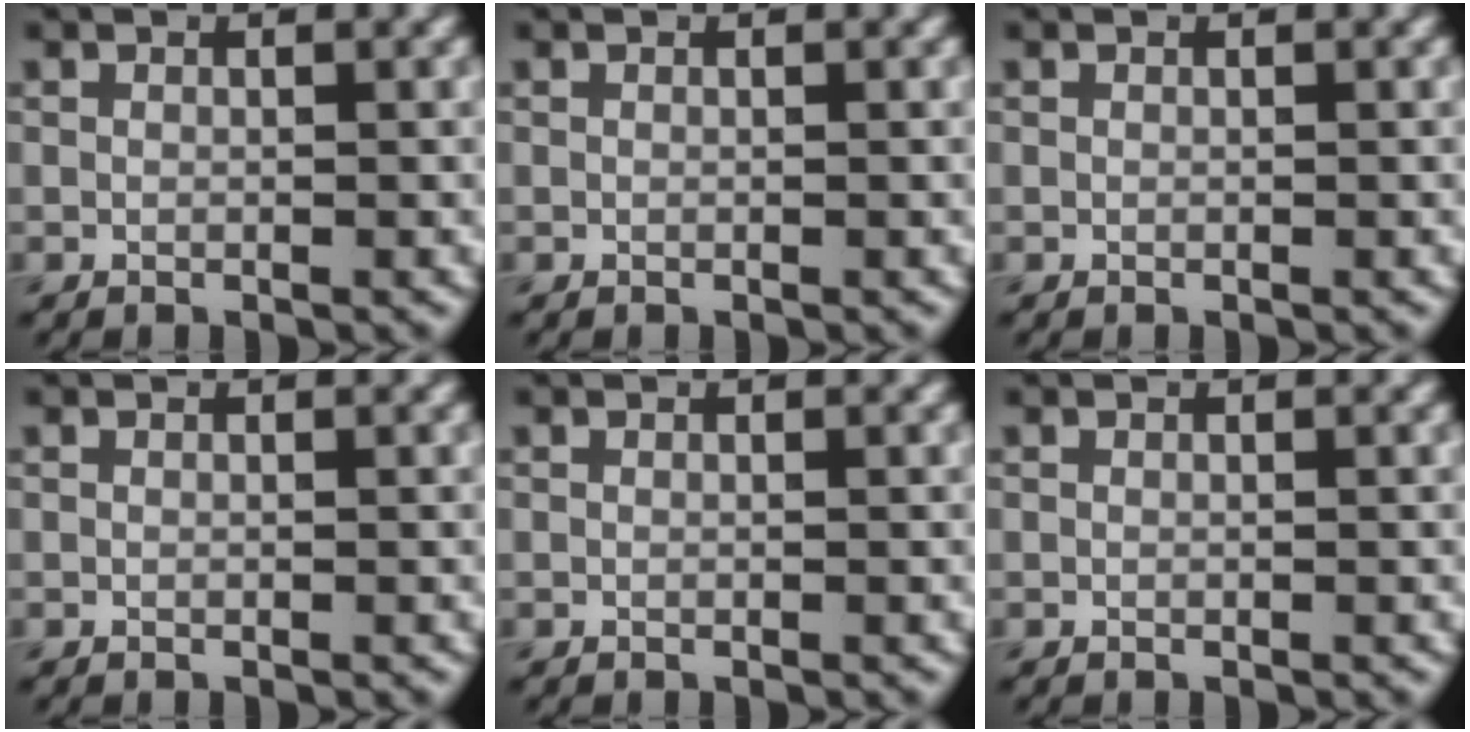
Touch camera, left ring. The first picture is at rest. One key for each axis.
{"total": 0.0}
{"total": 0.0}
{"total": 0.0}
{"total": 0.0}
{"total": 0.0}